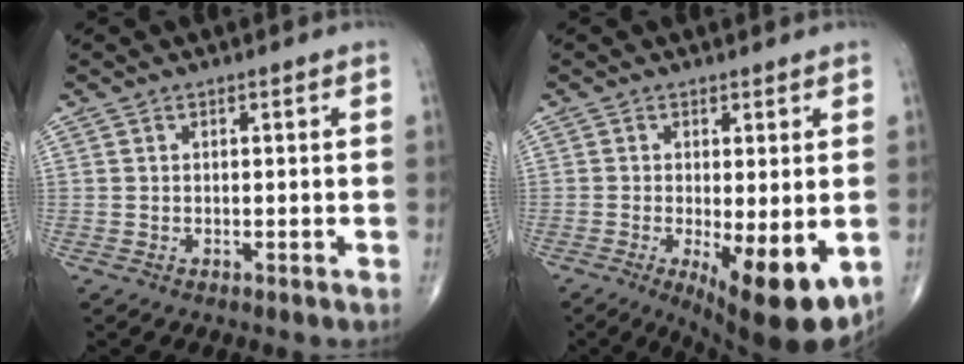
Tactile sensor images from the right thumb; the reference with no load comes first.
{"total": 12.0, "force": [-3.3, 3.8, 10.9], "torque": [-0.152, -0.024, -0.039]}